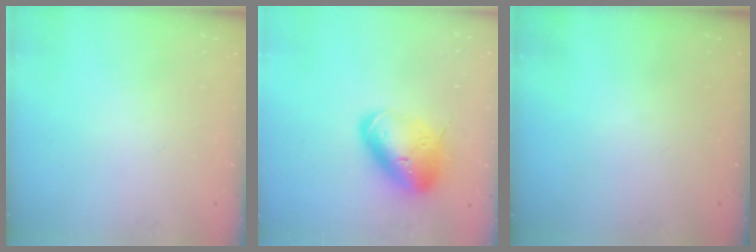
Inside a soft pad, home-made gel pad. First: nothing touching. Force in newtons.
{"total": 16.6, "press": 16.3, "slide": 2.9}
{"total": 0.0}